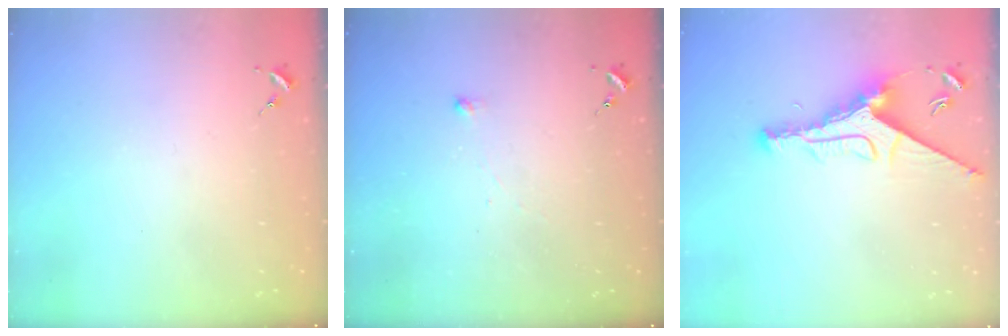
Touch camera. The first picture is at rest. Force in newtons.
{"total": 2.5, "press": 2.5, "slide": 0.5}
{"total": 11.3, "press": 11.3, "slide": 1.3}